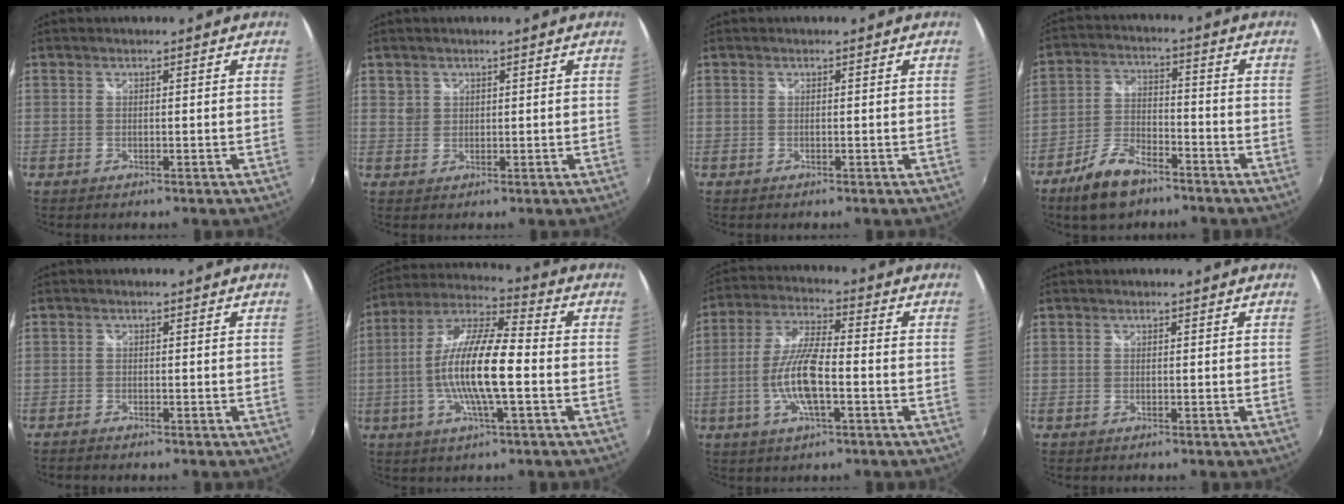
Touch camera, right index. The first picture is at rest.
{"total": 1.5, "force": [0.6, 1.4, -0.1], "torque": [0.007, 0.005, 0.009]}
{"total": 0.0}
{"total": 9.7, "force": [-7.0, 4.1, 5.3], "torque": [-0.122, 0.002, -0.128]}
{"total": 1.6, "force": [-1.5, 0.4, 0.5], "torque": [-0.017, -0.009, -0.029]}
{"total": 14.5, "force": [-2.5, 2.7, 14.0], "torque": [-0.271, 0.005, -0.051]}
{"total": 11.4, "force": [-2.8, 2.9, 10.7], "torque": [-0.220, 0.003, -0.054]}
{"total": 0.0}